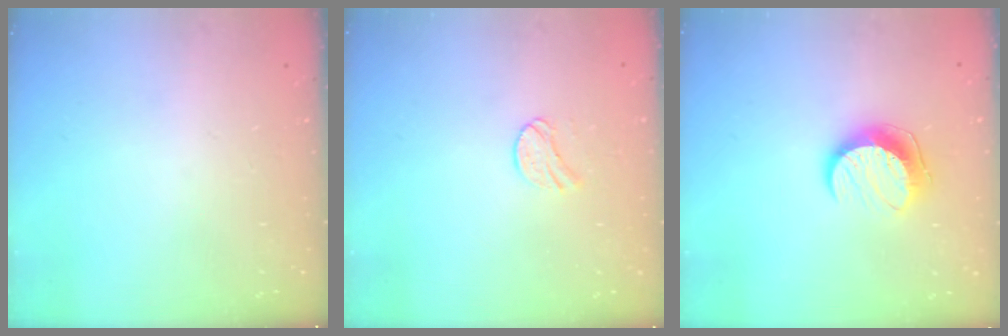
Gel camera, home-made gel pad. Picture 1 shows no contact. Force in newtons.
{"total": 6.8, "press": 6.8, "slide": 0.3}
{"total": 10.0, "press": 10.0, "slide": 0.1}